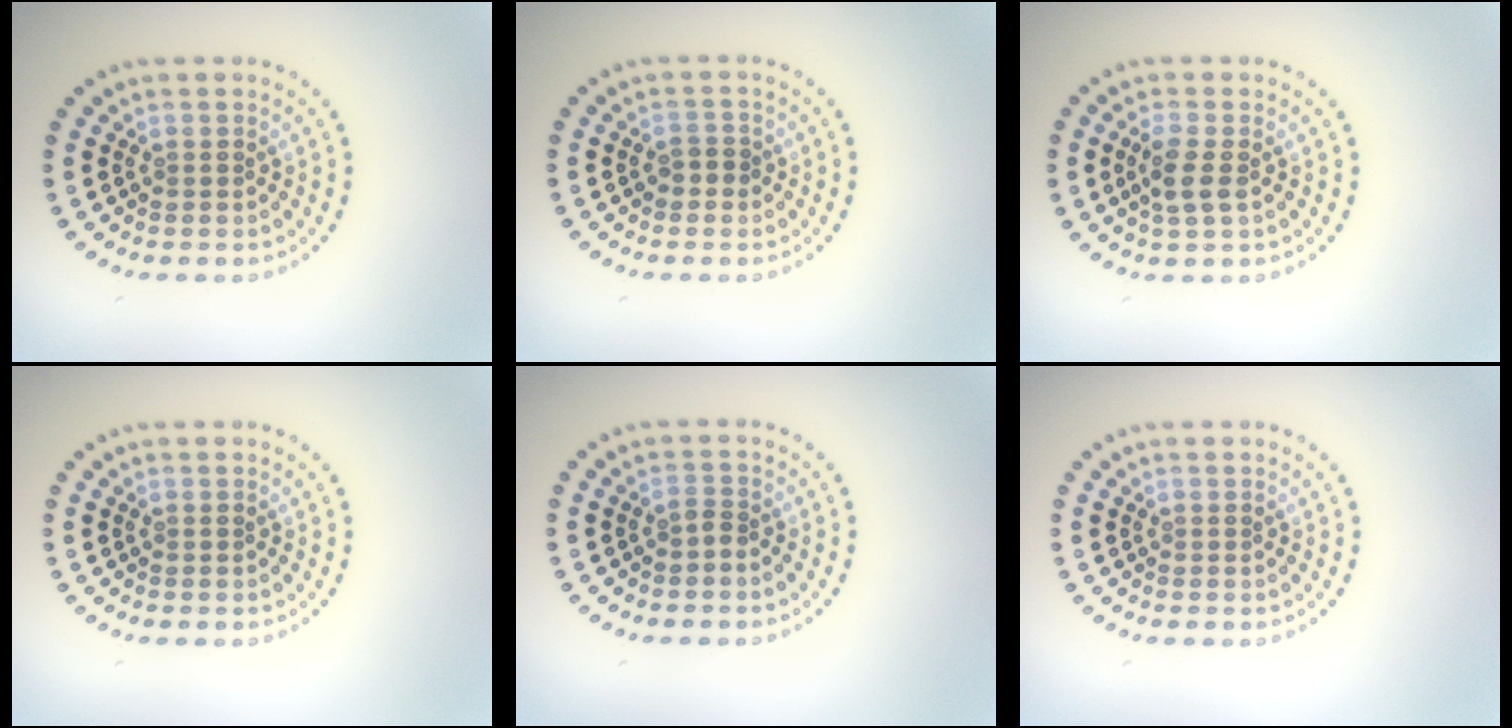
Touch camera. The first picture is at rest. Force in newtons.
{"total": 1.1, "press": 1.1, "slide": 0.3}
{"total": 2.3, "press": 2.1, "slide": 0.9}
{"total": 0.0}
{"total": 0.7, "press": 0.5, "slide": 0.6}
{"total": 0.0}